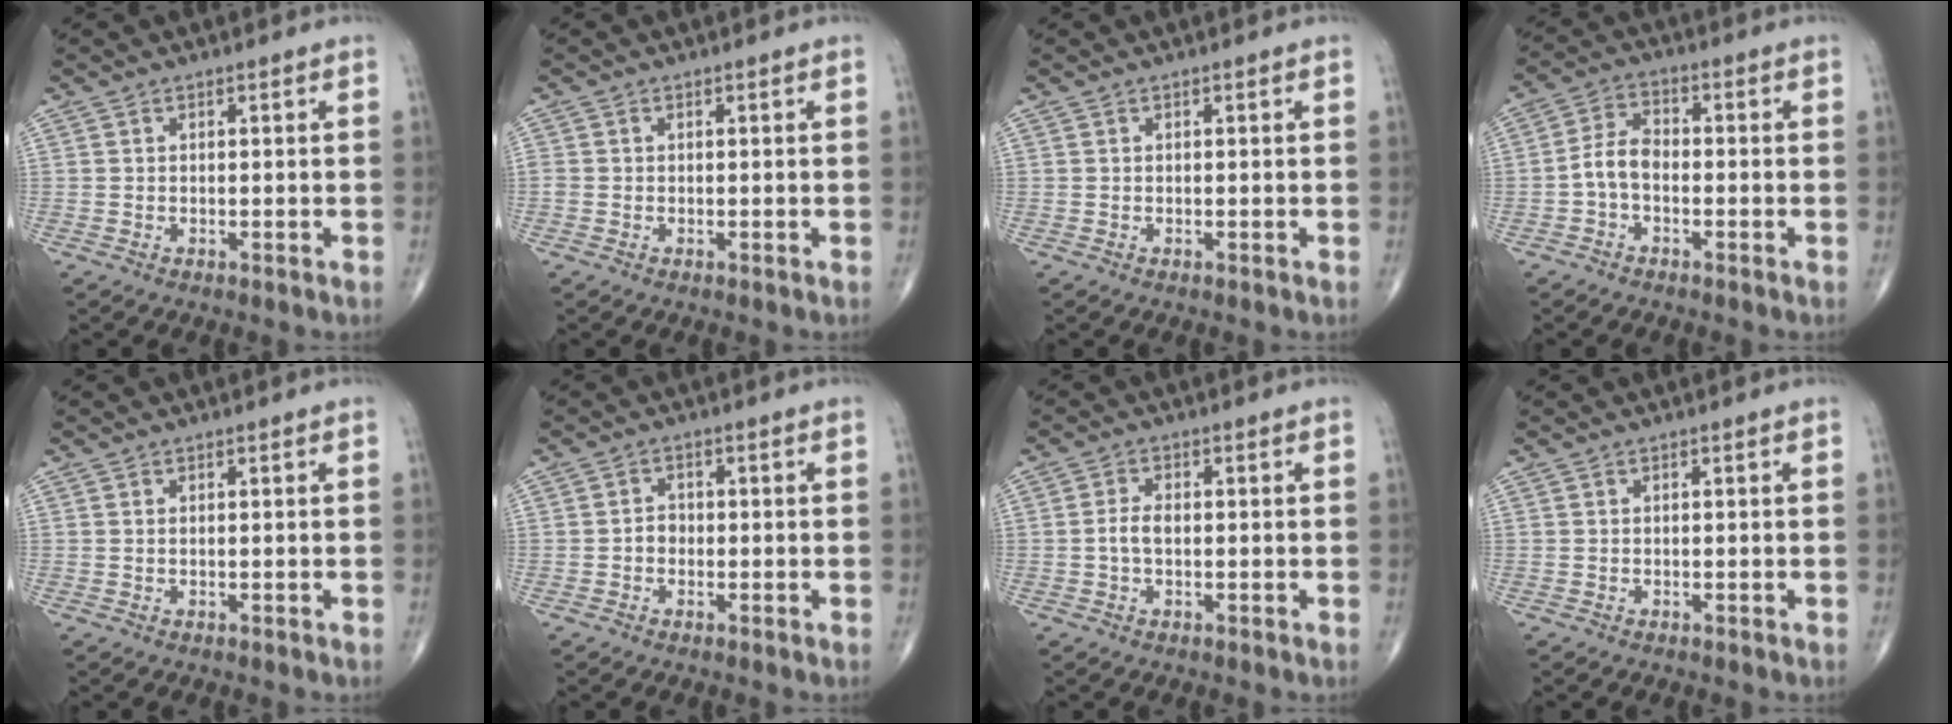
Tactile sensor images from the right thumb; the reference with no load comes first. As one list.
[{"total": 0.9, "force": [-0.2, 0.8, 0.5], "torque": [-0.012, 0.000, -0.007]}, {"total": 0.0}, {"total": 5.2, "force": [-1.5, 3.1, 3.9], "torque": [-0.070, 0.023, -0.038]}, {"total": 0.0}, {"total": 1.9, "force": [-0.6, 1.6, 0.9], "torque": [-0.005, 0.007, -0.013]}, {"total": 2.7, "force": [-0.3, 1.5, 2.3], "torque": [-0.049, 0.008, -0.009]}, {"total": 0.0}]